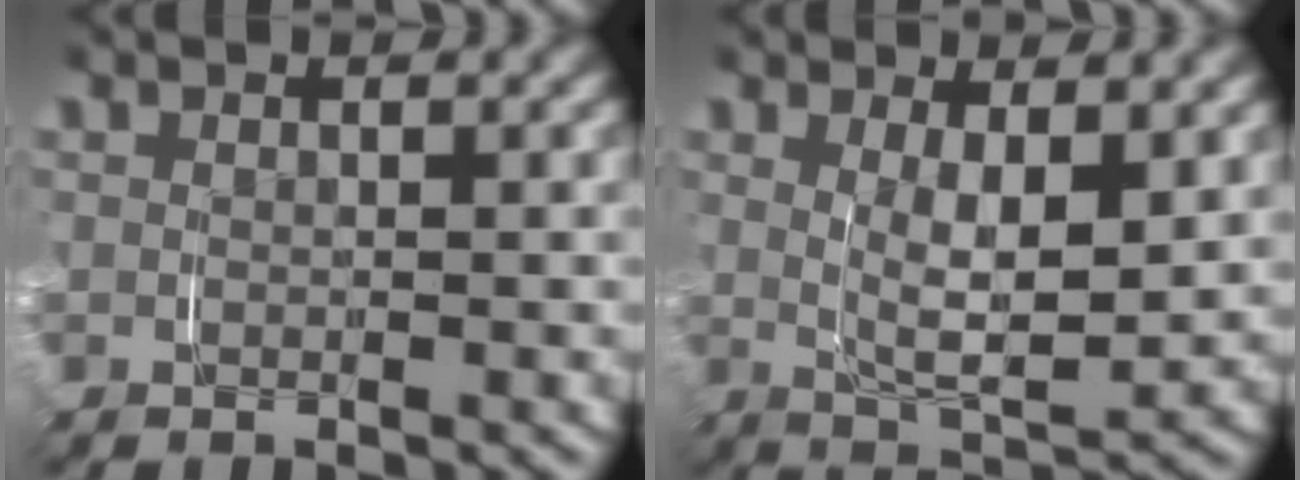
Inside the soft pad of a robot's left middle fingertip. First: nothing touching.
{"total": 4.7, "force": [0.8, 1.6, 4.4], "torque": [-0.074, -0.018, 0.017]}